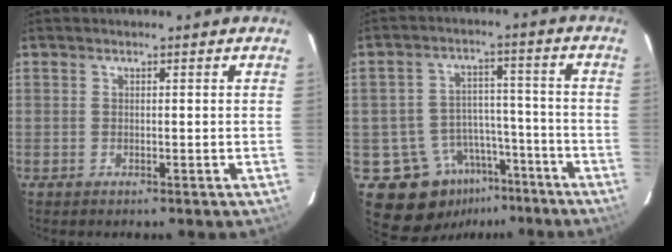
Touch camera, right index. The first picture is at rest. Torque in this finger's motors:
{"motor_torque": [0.65, -0.42, -0.12, -0.13]}